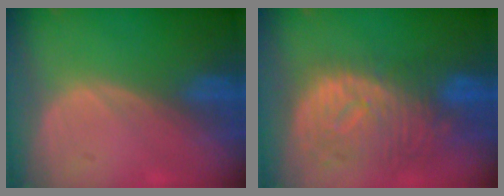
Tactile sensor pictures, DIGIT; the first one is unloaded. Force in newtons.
{"total": 10.8, "press": 9.6, "slide": 5.0}